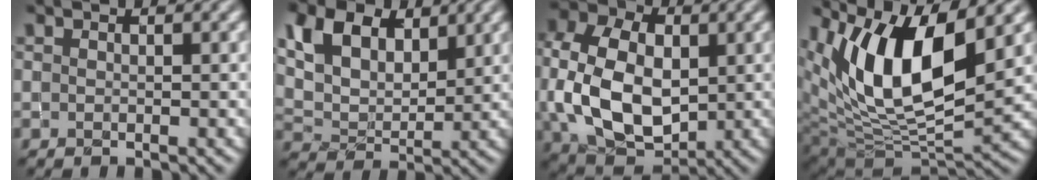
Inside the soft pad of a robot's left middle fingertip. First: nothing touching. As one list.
[{"total": 6.7, "force": [3.6, 4.1, 3.9], "torque": [-0.093, 0.005, 0.058]}, {"total": 12.8, "force": [-0.2, 8.8, 9.2], "torque": [-0.212, -0.003, -0.005]}, {"total": 12.1, "force": [5.0, 5.1, 9.7], "torque": [-0.168, -0.006, 0.093]}]